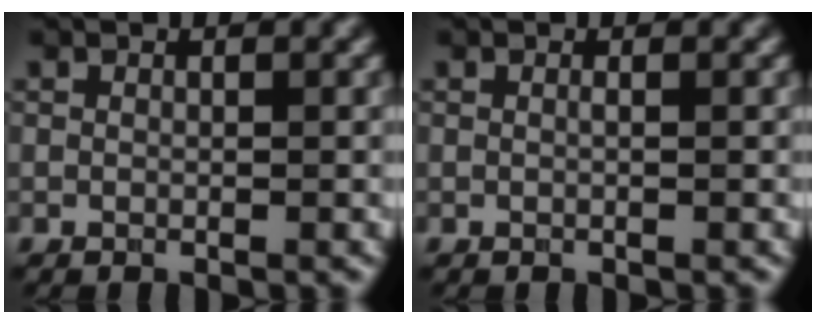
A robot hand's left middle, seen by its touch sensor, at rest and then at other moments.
{"total": 0.0}